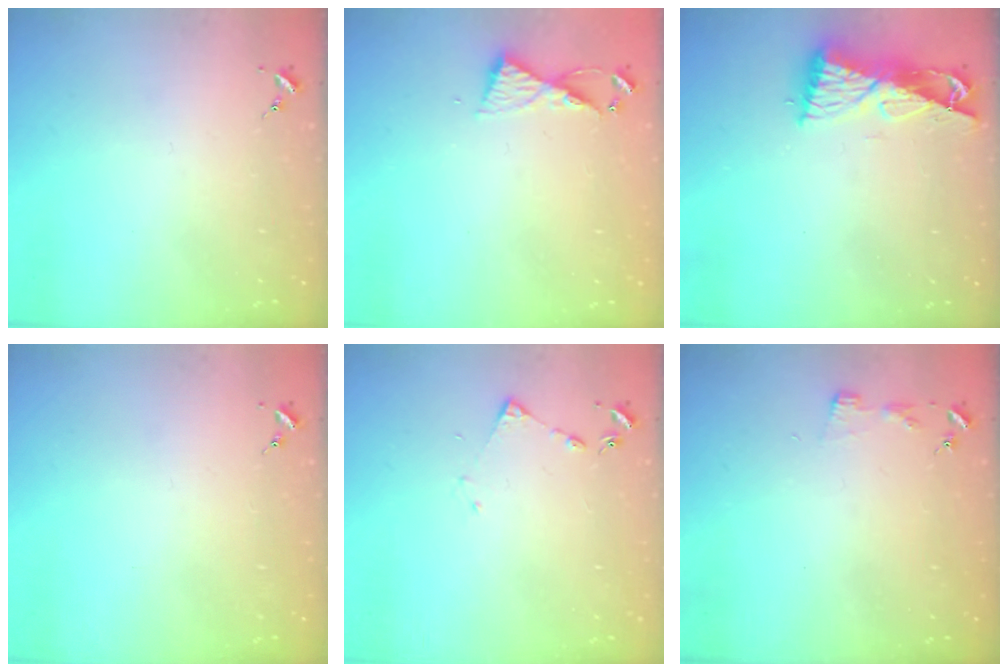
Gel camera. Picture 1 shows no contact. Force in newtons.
{"total": 6.0, "press": 6.0, "slide": 0.6}
{"total": 9.3, "press": 9.3, "slide": 1.0}
{"total": 0.0}
{"total": 4.1, "press": 4.1, "slide": 0.5}
{"total": 2.9, "press": 2.9, "slide": 0.3}